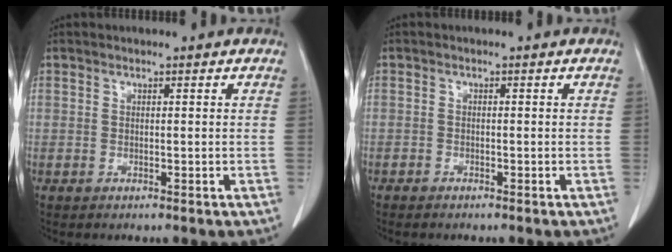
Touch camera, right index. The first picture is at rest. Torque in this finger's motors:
{"motor_torque": [0.29, -0.27, 0.04, -0.01]}